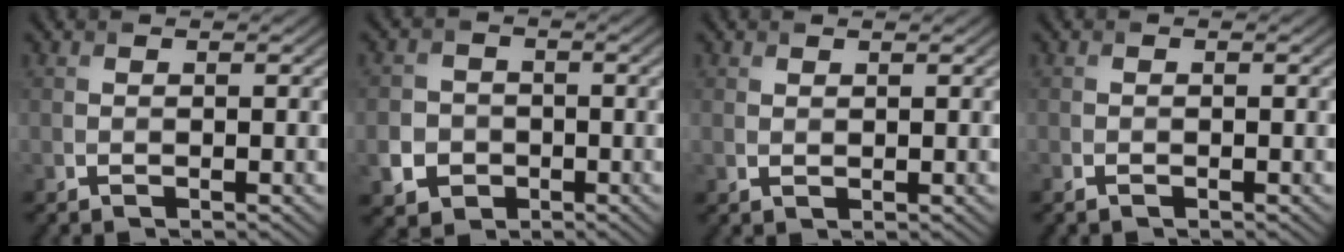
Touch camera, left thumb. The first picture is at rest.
{"total": 5.4, "force": [-1.9, 4.8, 1.4], "torque": [-0.036, -0.013, -0.050]}
{"total": 0.7, "force": [0.6, 0.3, 0.2], "torque": [-0.008, -0.003, 0.013]}
{"total": 0.9, "force": [-0.6, 0.4, 0.4], "torque": [-0.010, -0.002, -0.012]}